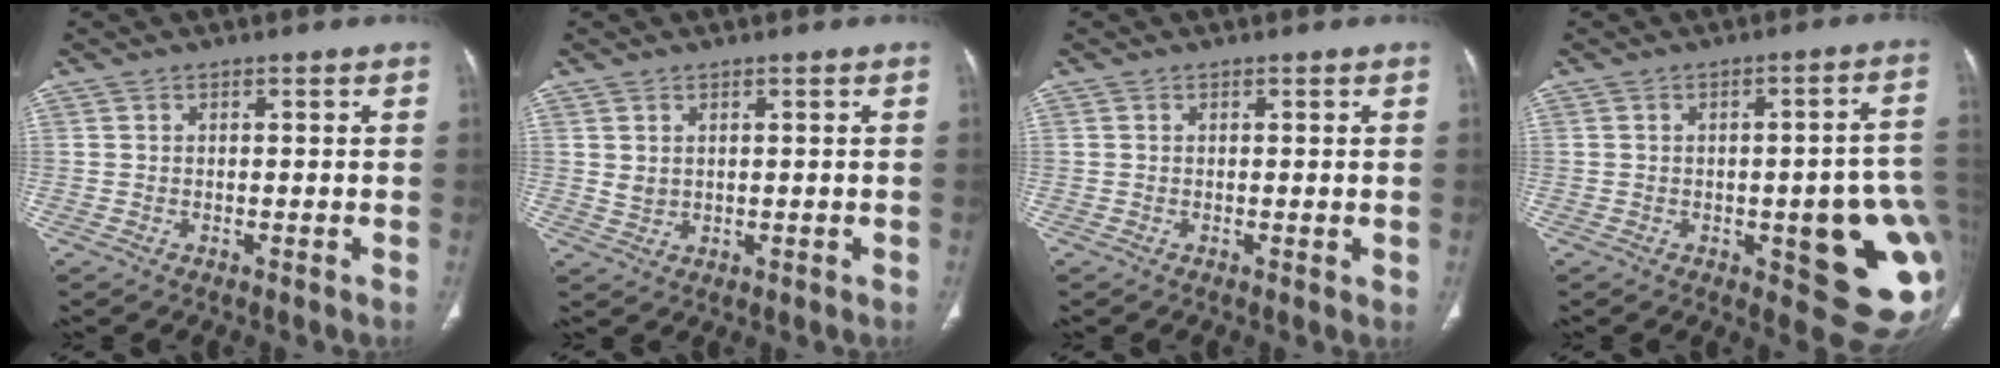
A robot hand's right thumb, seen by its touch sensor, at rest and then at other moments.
{"total": 2.0, "force": [0.8, 1.4, 1.2], "torque": [-0.018, -0.009, 0.023]}
{"total": 0.7, "force": [0.0, 0.2, 0.7], "torque": [-0.014, -0.005, 0.001]}
{"total": 18.7, "force": [-2.7, 6.4, 17.3], "torque": [-0.164, 0.009, -0.013]}